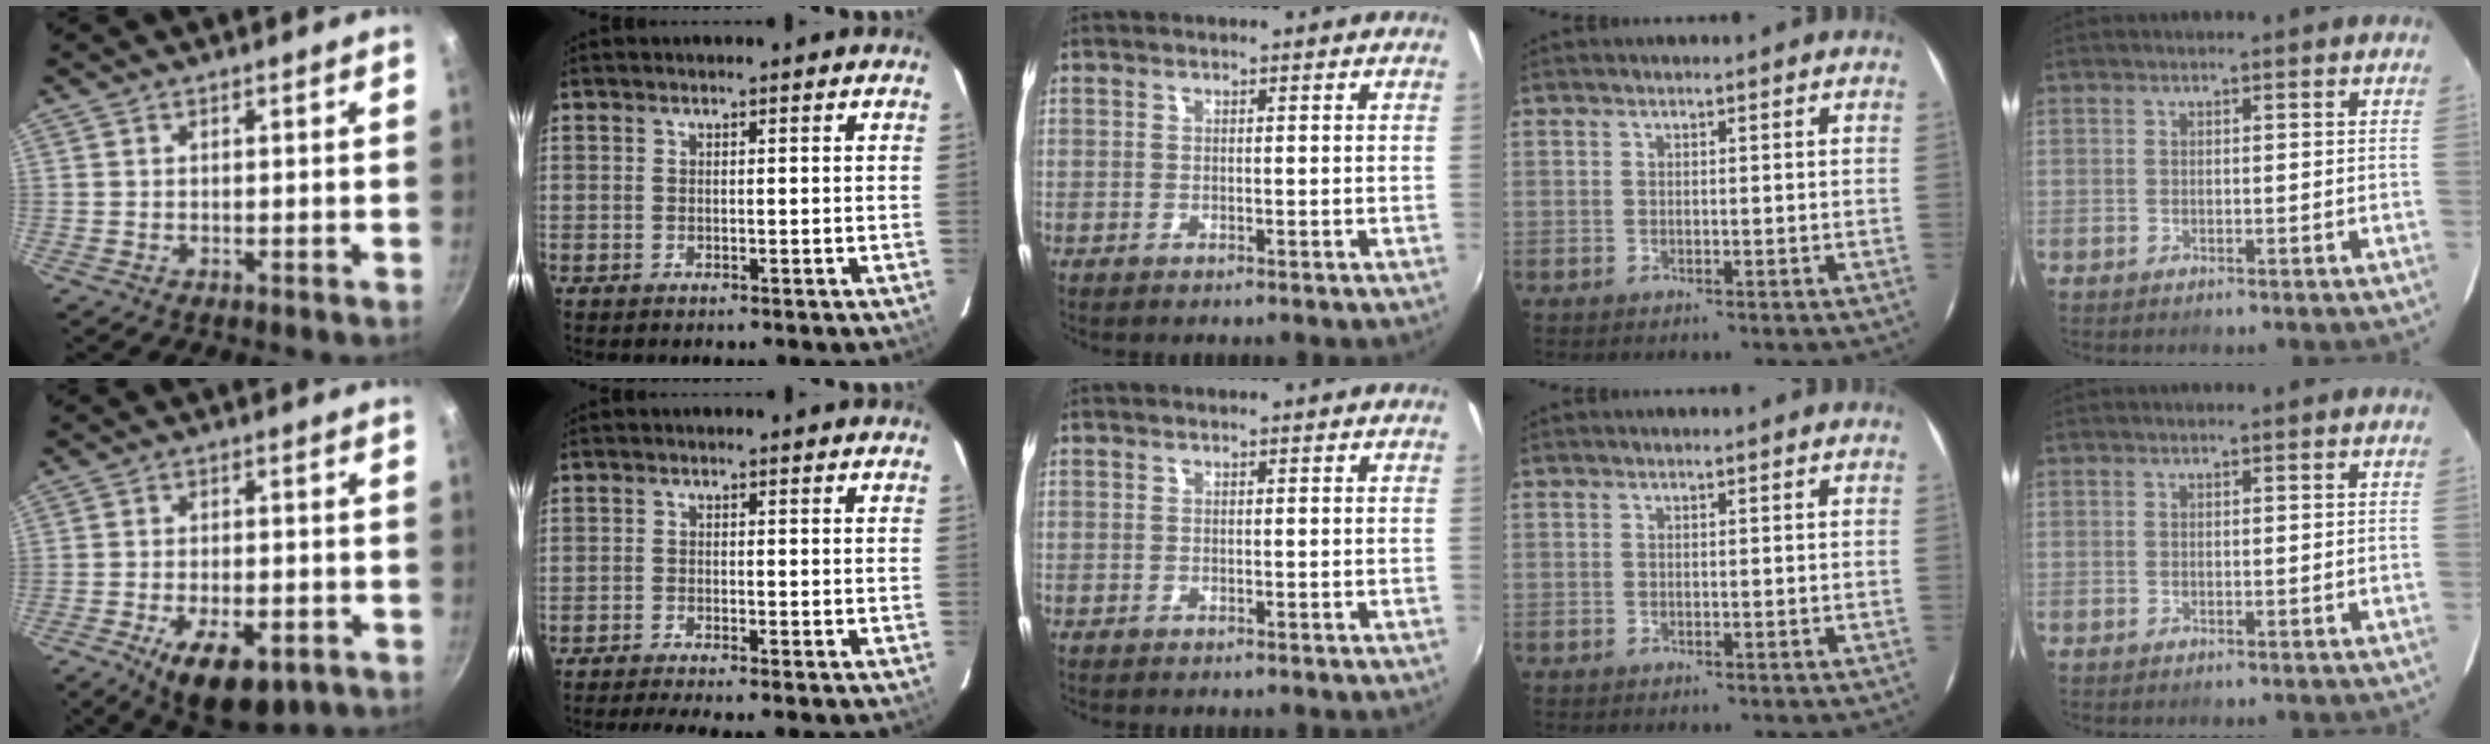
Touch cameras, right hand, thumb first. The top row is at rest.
{"thumb": {"total": 12.3, "force": [-5.8, 5.8, 9.1], "torque": [-0.126, 0.014, -0.079]}, "index": {"total": 4.0, "force": [-3.5, -0.6, 1.8], "torque": [-0.047, -0.008, -0.060]}}